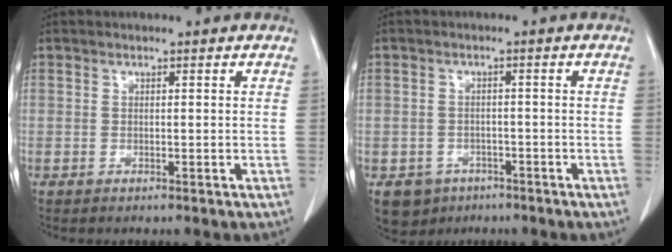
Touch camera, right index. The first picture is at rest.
{"total": 4.8, "force": [-2.8, 3.9, 0.6], "torque": [-0.008, 0.007, -0.038]}